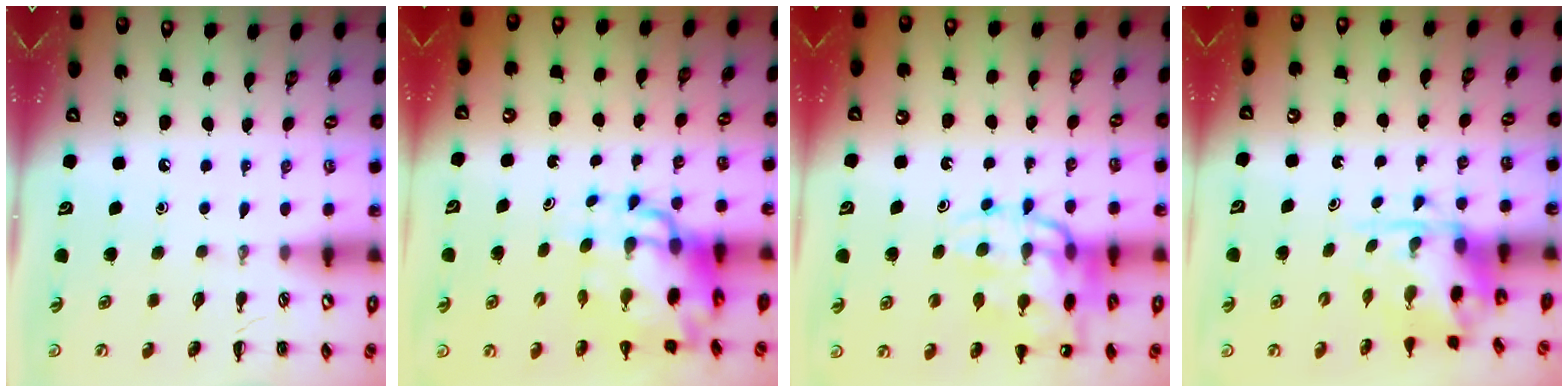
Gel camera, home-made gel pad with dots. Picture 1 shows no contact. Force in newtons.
{"total": 12.2, "press": 11.8, "slide": 3.1}
{"total": 16.4, "press": 16.0, "slide": 3.3}
{"total": 4.3, "press": 4.3, "slide": 0.5}